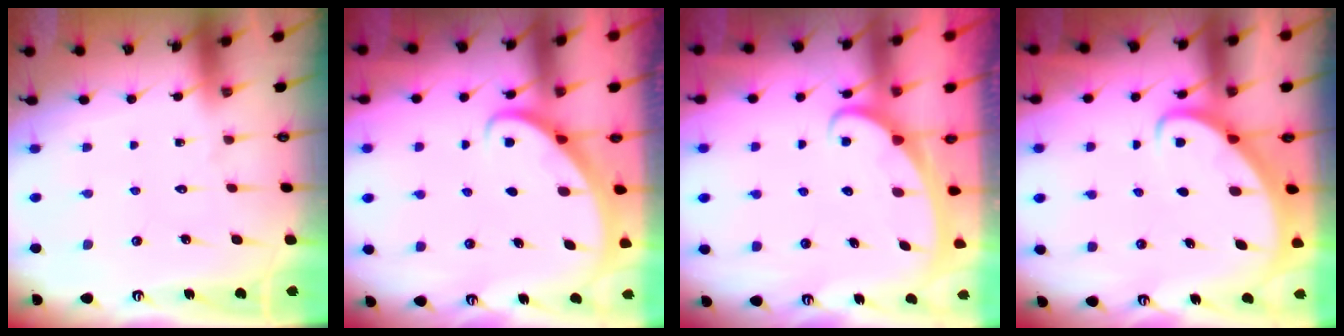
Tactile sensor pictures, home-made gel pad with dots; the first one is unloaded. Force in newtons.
{"total": 2.9, "press": 2.9, "slide": 0.2}
{"total": 2.6, "press": 2.5, "slide": 0.3}
{"total": 2.5, "press": 2.5, "slide": 0.3}